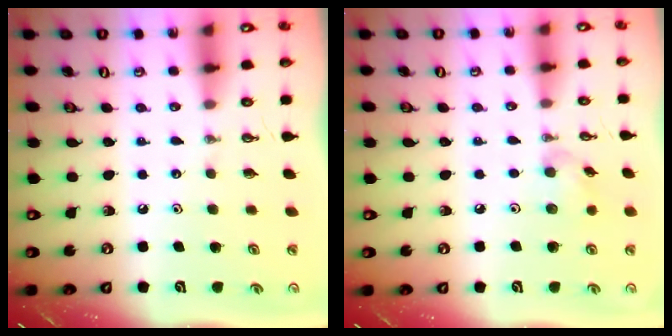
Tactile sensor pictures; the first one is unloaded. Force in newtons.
{"total": 6.5, "press": 6.4, "slide": 0.7}